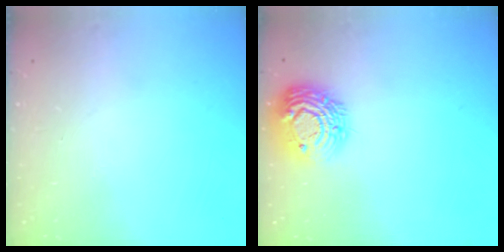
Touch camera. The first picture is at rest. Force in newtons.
{"total": 13.8, "press": 13.8, "slide": 1.0}